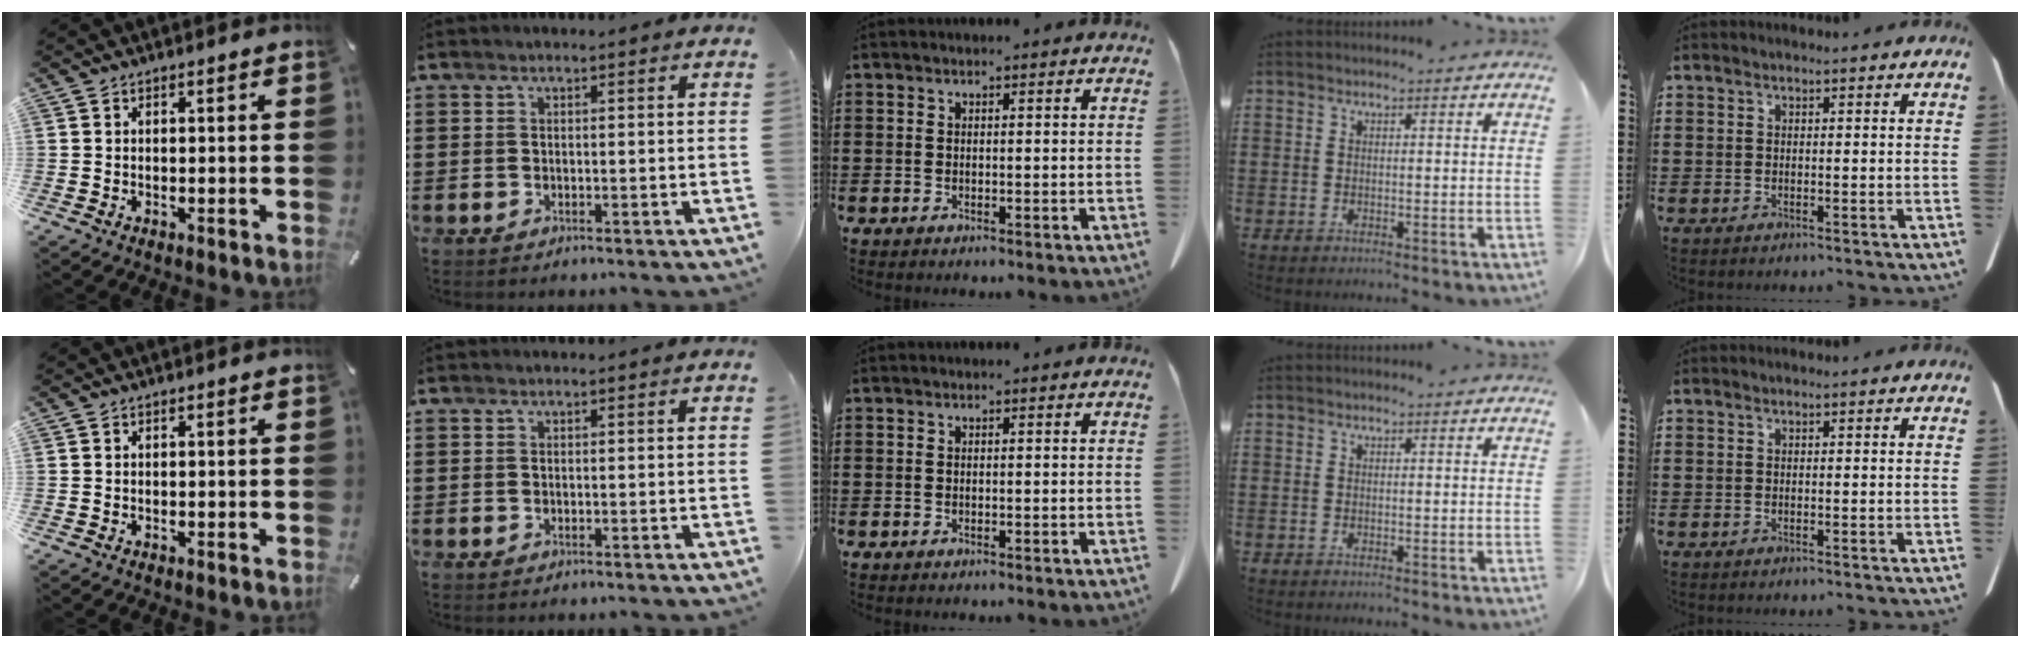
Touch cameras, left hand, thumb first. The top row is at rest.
{}